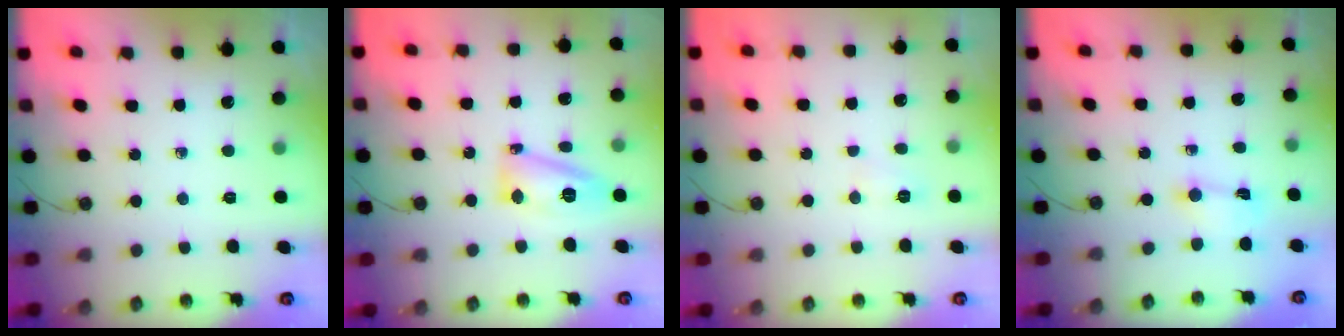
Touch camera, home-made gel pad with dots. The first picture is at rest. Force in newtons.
{"total": 12.8, "press": 12.7, "slide": 1.3}
{"total": 5.9, "press": 5.9, "slide": 0.6}
{"total": 1.3, "press": 1.2, "slide": 0.5}